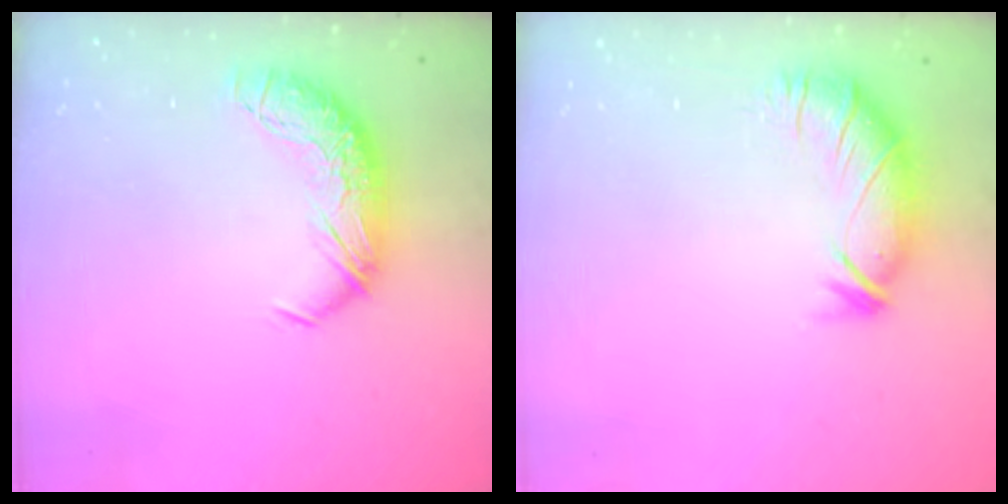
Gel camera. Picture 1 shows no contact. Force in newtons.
{"total": 3.0, "press": 2.5, "slide": 1.7}